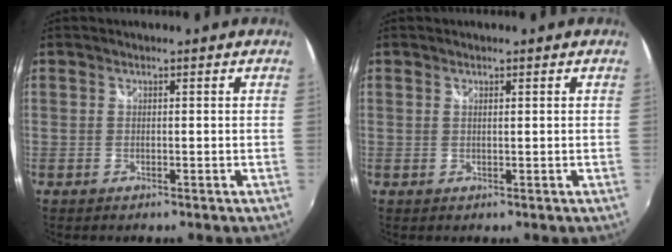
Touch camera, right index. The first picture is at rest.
{"total": 0.5, "force": [0.3, 0.1, 0.4], "torque": [-0.008, 0.001, 0.006]}